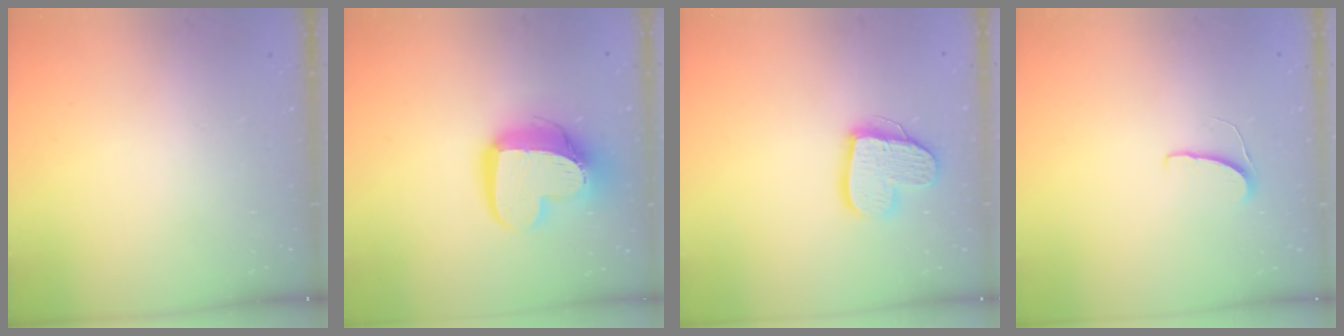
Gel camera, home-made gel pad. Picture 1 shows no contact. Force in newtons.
{"total": 14.9, "press": 14.8, "slide": 1.4}
{"total": 14.0, "press": 13.9, "slide": 1.2}
{"total": 5.4, "press": 5.4, "slide": 0.4}